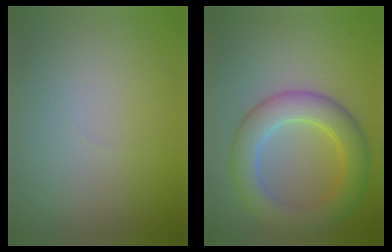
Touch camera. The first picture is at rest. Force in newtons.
{"total": 5.9, "press": 5.9, "slide": 0.4}